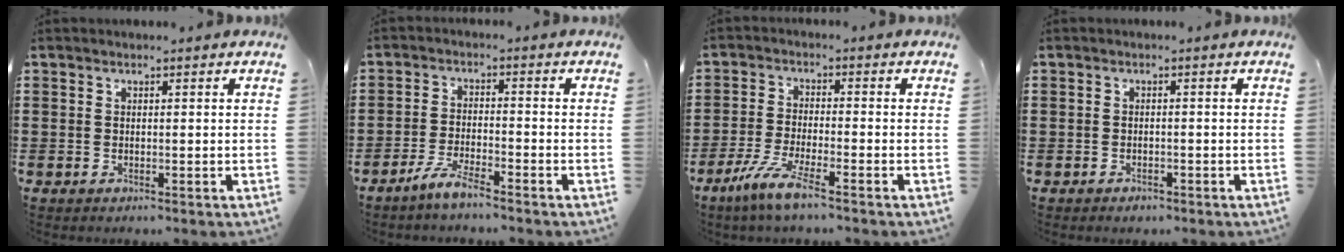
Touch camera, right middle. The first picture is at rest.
{"total": 4.4, "force": [-3.7, 0.3, 2.3], "torque": [-0.052, -0.002, -0.074]}
{"total": 6.2, "force": [-4.4, 0.4, 4.3], "torque": [-0.103, -0.018, -0.088]}
{"total": 1.1, "force": [-1.0, 0.6, 0.1], "torque": [-0.004, 0.000, -0.022]}